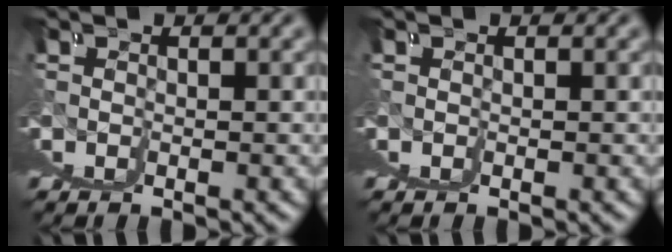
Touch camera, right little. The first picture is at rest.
{"total": 0.0}